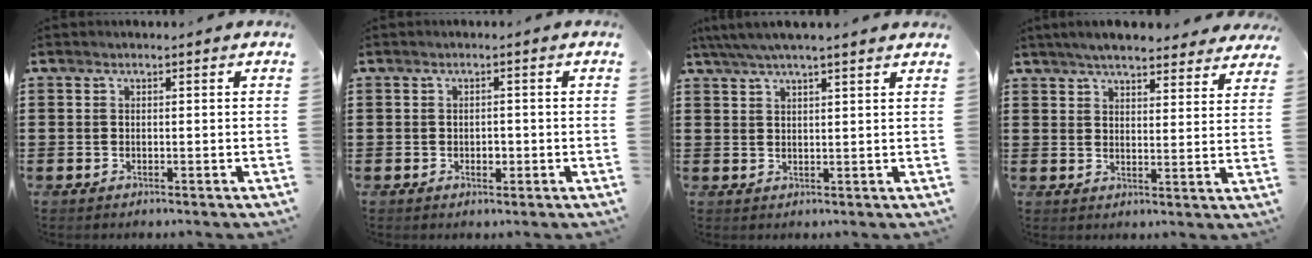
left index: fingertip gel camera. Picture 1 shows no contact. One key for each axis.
{"total": 1.4, "fx": -0.1, "fy": 0.9, "fz": 1.0, "tx": -0.020, "ty": 0.006, "tz": -0.004}
{"total": 3.7, "fx": 3.1, "fy": 0.4, "fz": 2.0, "tx": -0.046, "ty": -0.002, "tz": 0.056}
{"total": 5.4, "fx": 5.1, "fy": 0.5, "fz": 1.6, "tx": -0.050, "ty": -0.015, "tz": 0.093}